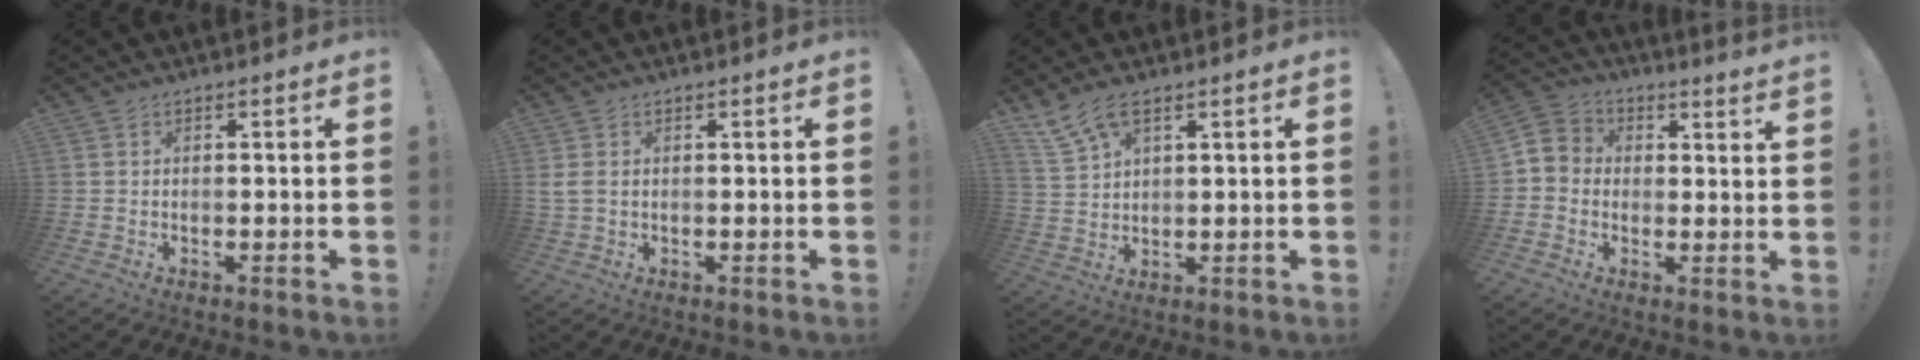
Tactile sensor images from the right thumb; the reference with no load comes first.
{"total": 2.4, "force": [0.6, 1.5, 1.8], "torque": [-0.046, 0.005, 0.013]}
{"total": 7.1, "force": [4.9, 2.8, 4.3], "torque": [-0.088, -0.017, 0.097]}
{"total": 4.3, "force": [1.0, 3.8, 1.6], "torque": [-0.035, 0.000, 0.023]}